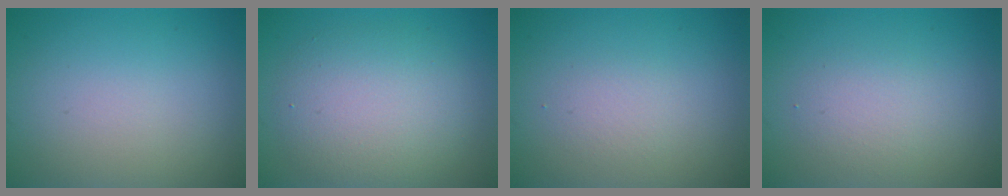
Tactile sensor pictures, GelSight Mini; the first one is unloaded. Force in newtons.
{"total": 5.6, "press": 5.5, "slide": 0.5}
{"total": 1.3, "press": 1.3, "slide": 0.1}
{"total": 2.1, "press": 2.1, "slide": 0.1}